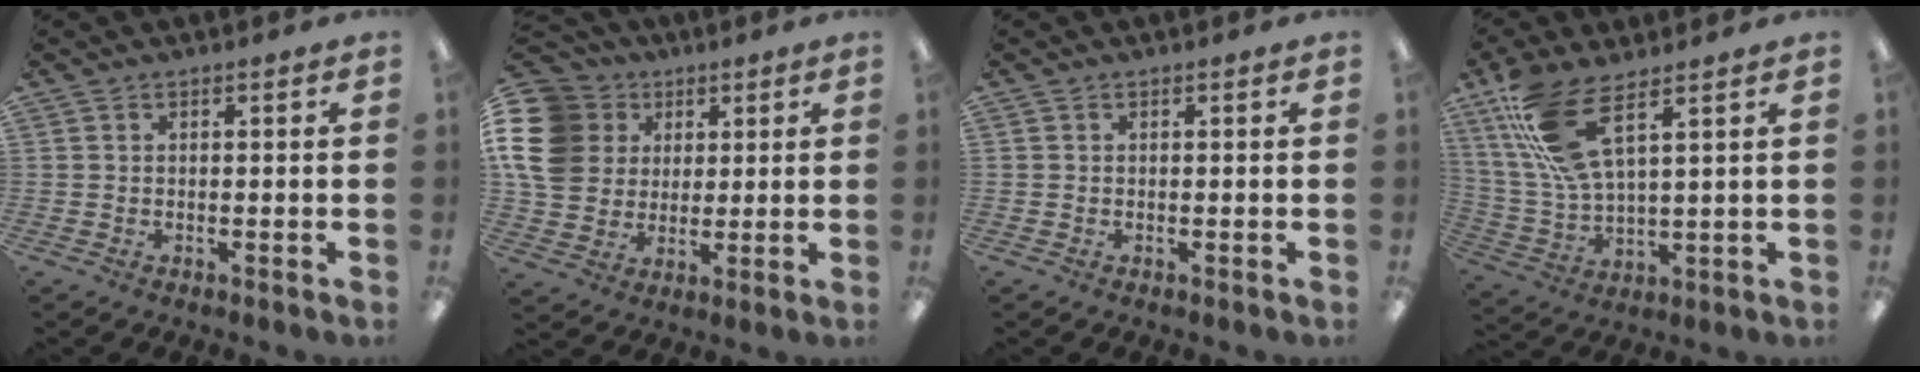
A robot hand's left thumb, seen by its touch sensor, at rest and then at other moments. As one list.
[{"total": 16.7, "force": [4.6, 14.2, 7.7], "torque": [-0.178, -0.005, 0.092]}, {"total": 0.0}, {"total": 13.3, "force": [8.1, 4.1, 9.7], "torque": [-0.216, -0.029, 0.148]}]